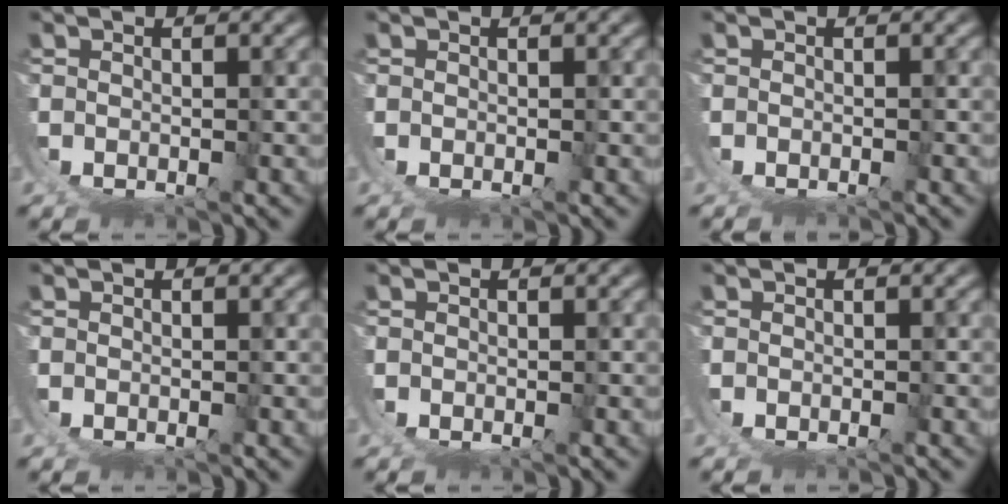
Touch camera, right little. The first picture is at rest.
{"total": 0.0}
{"total": 0.7, "force": [-0.6, -0.4, -0.1], "torque": [0.002, 0.000, -0.006]}
{"total": 0.0}
{"total": 0.0}
{"total": 0.5, "force": [-0.2, -0.4, -0.2], "torque": [0.006, 0.003, -0.004]}